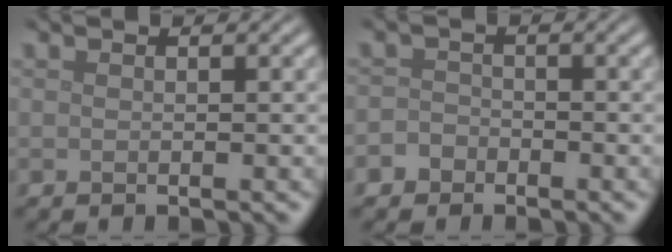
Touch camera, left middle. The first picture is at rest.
{"total": 1.6, "force": [-1.0, 1.3, 0.3], "torque": [0.008, 0.005, -0.023]}